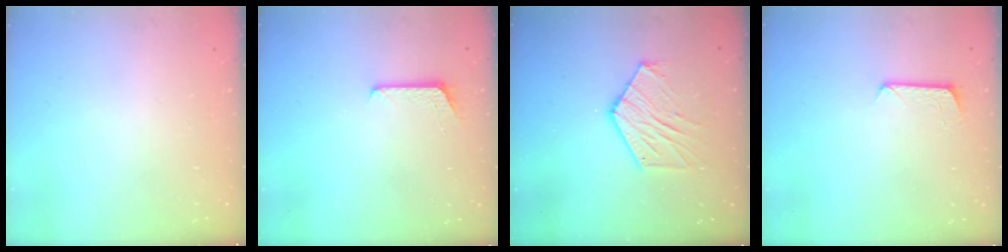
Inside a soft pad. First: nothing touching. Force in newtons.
{"total": 5.7, "press": 5.7, "slide": 0.6}
{"total": 11.2, "press": 11.1, "slide": 1.0}
{"total": 8.8, "press": 8.8, "slide": 0.6}